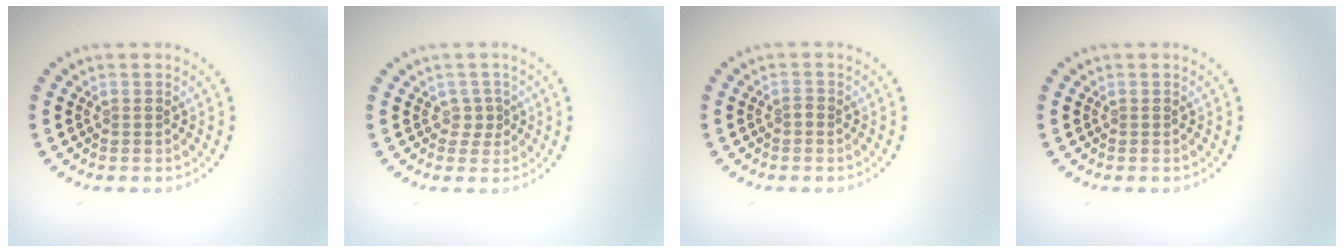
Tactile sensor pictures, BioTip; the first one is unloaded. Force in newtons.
{"total": 1.2, "press": 0.9, "slide": 0.7}
{"total": 0.6, "press": 0.4, "slide": 0.3}
{"total": 0.0}